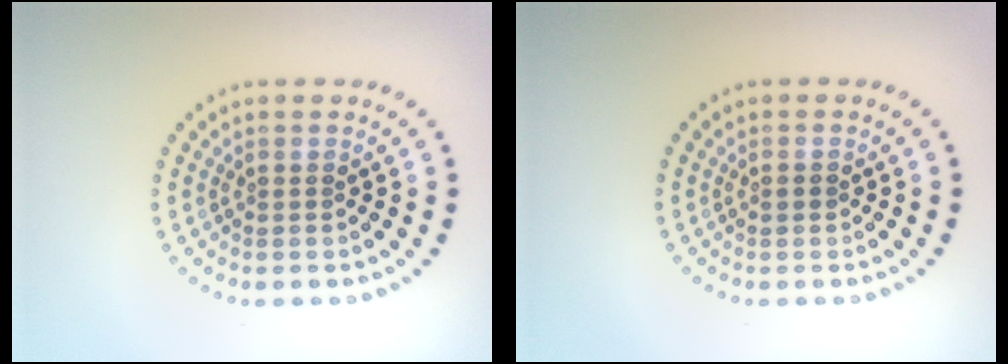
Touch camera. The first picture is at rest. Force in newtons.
{"total": 0.7, "press": 0.7, "slide": 0.1}